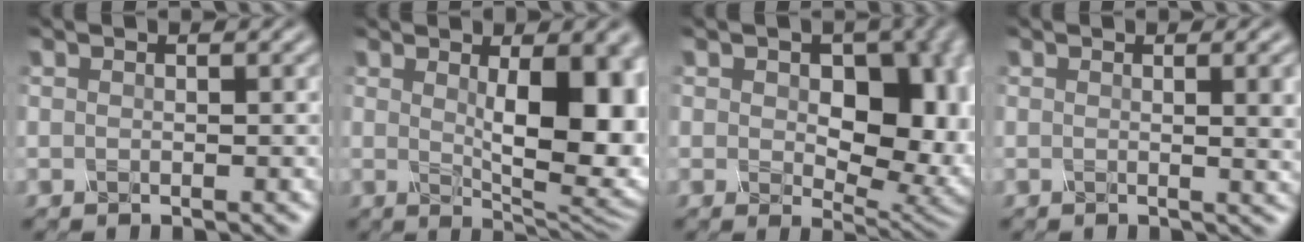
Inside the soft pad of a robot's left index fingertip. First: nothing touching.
{"total": 10.0, "force": [1.0, 3.3, 9.3], "torque": [-0.106, -0.003, 0.020]}
{"total": 10.1, "force": [0.4, 6.3, 7.9], "torque": [-0.109, -0.013, 0.013]}
{"total": 4.4, "force": [0.7, 1.6, 4.0], "torque": [-0.029, 0.003, 0.011]}